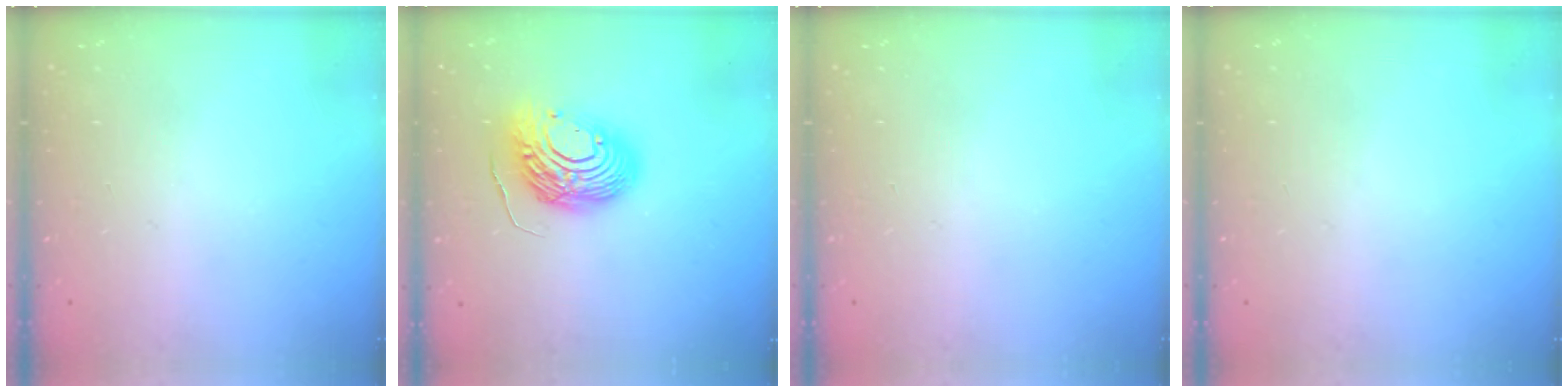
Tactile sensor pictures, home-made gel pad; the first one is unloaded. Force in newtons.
{"total": 13.0, "press": 13.0, "slide": 1.1}
{"total": 0.0}
{"total": 0.0}